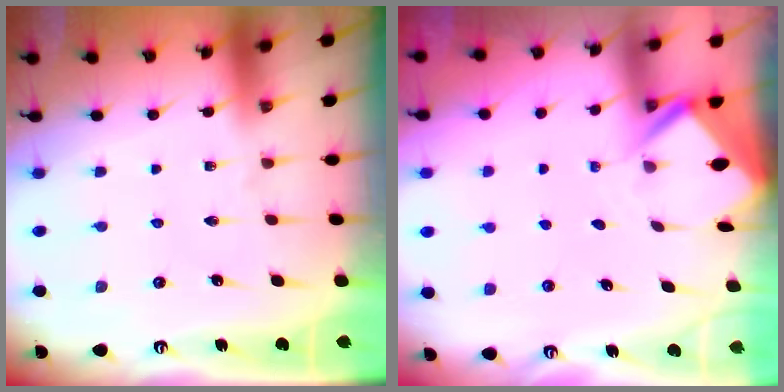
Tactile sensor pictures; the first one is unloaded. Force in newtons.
{"total": 2.6, "press": 2.6, "slide": 0.1}